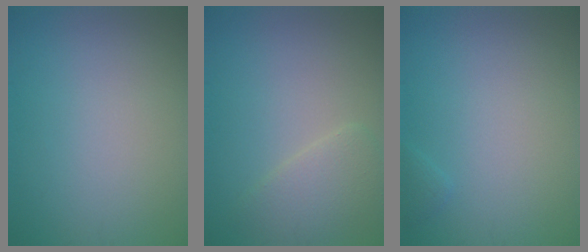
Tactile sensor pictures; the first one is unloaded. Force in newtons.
{"total": 2.9, "press": 2.8, "slide": 0.4}
{"total": 0.6, "press": 0.6, "slide": 0.1}